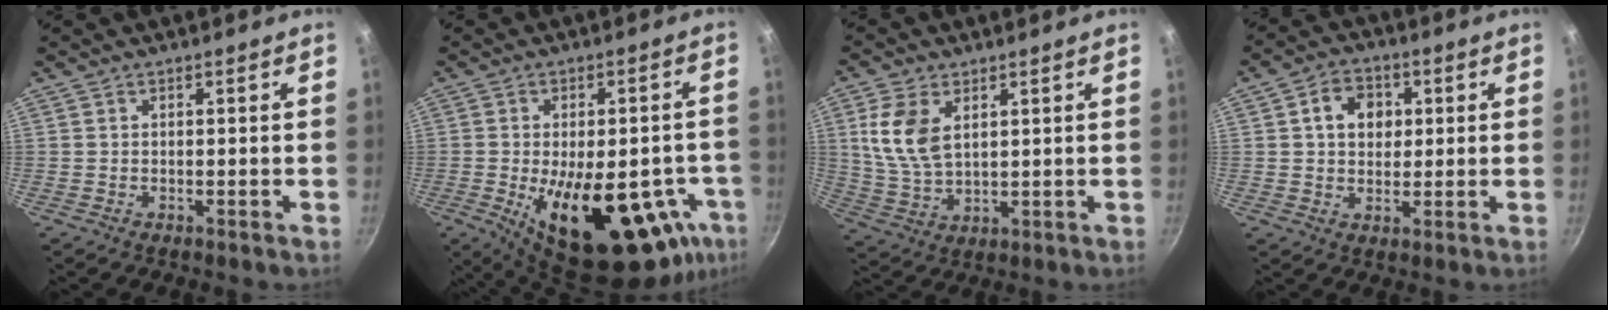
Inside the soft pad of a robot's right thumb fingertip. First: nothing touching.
{"total": 24.3, "force": [-8.4, 11.8, 19.6], "torque": [-0.236, 0.003, -0.100]}
{"total": 9.5, "force": [3.0, 5.6, 7.0], "torque": [-0.137, -0.017, 0.067]}
{"total": 7.6, "force": [1.8, 6.0, 4.3], "torque": [-0.045, 0.007, 0.021]}